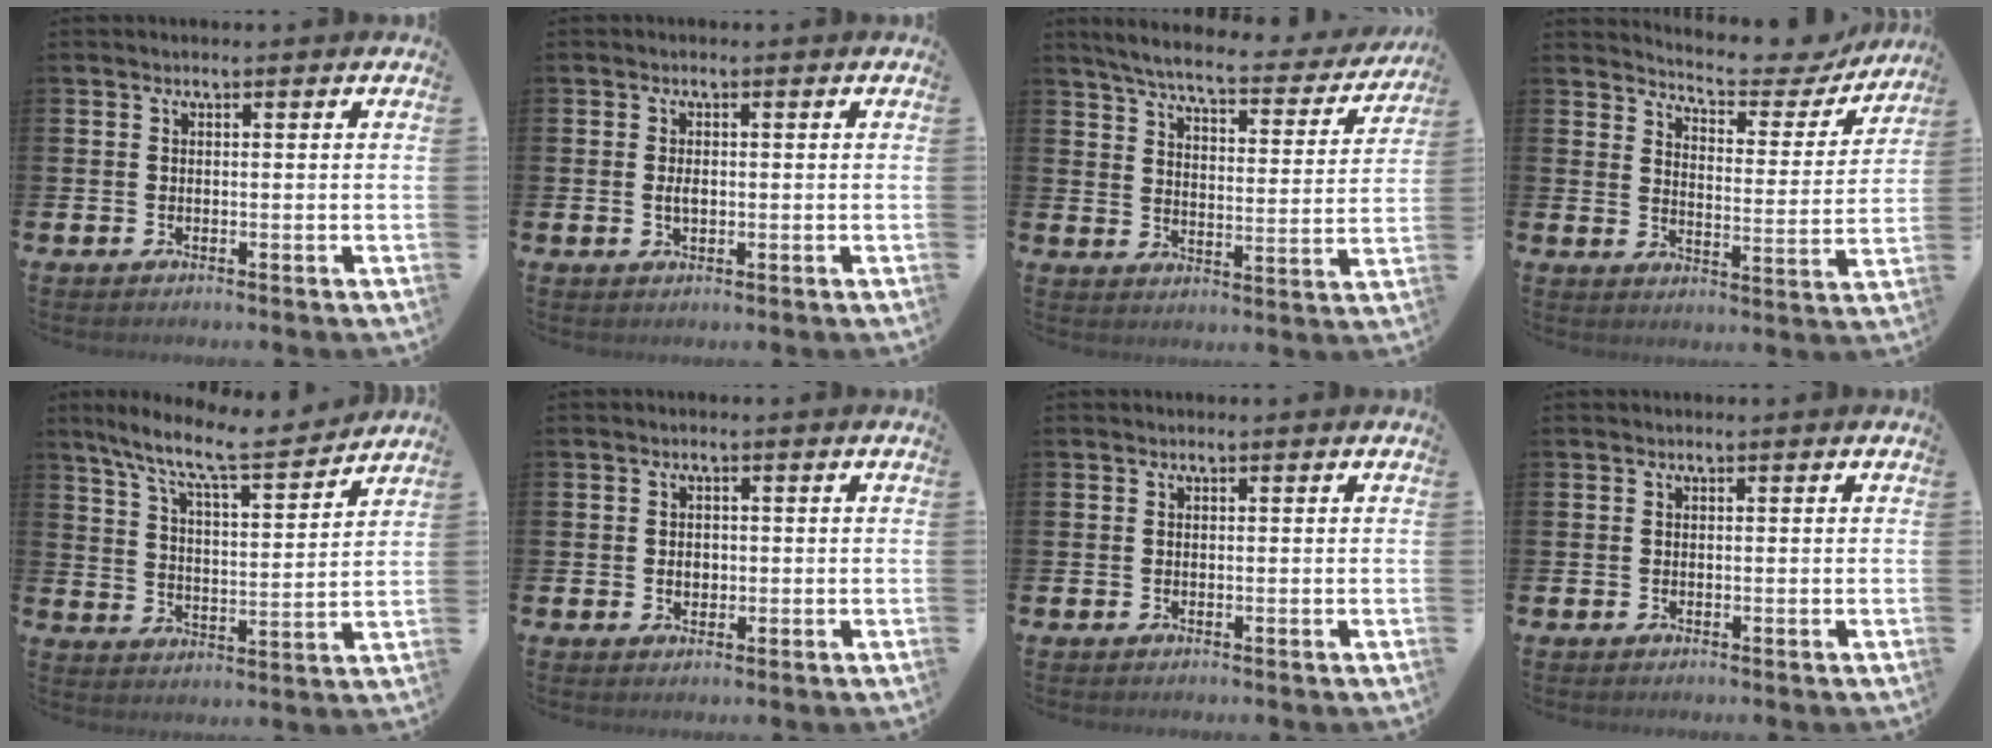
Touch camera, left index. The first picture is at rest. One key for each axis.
{"total": 1.6, "fx": -0.1, "fy": 0.9, "fz": 1.4, "tx": -0.023, "ty": 0.003, "tz": -0.003}
{"total": 6.1, "fx": 5.5, "fy": 0.7, "fz": 2.6, "tx": -0.071, "ty": -0.040, "tz": 0.087}
{"total": 5.8, "fx": 5.6, "fy": 1.0, "fz": 1.4, "tx": -0.047, "ty": -0.048, "tz": 0.090}
{"total": 9.1, "fx": 7.9, "fy": 1.1, "fz": 4.2, "tx": -0.112, "ty": -0.053, "tz": 0.133}
{"total": 1.6, "fx": 0.0, "fy": 1.3, "fz": 0.9, "tx": 0.001, "ty": 0.001, "tz": -0.007}
{"total": 0.0}
{"total": 0.0}